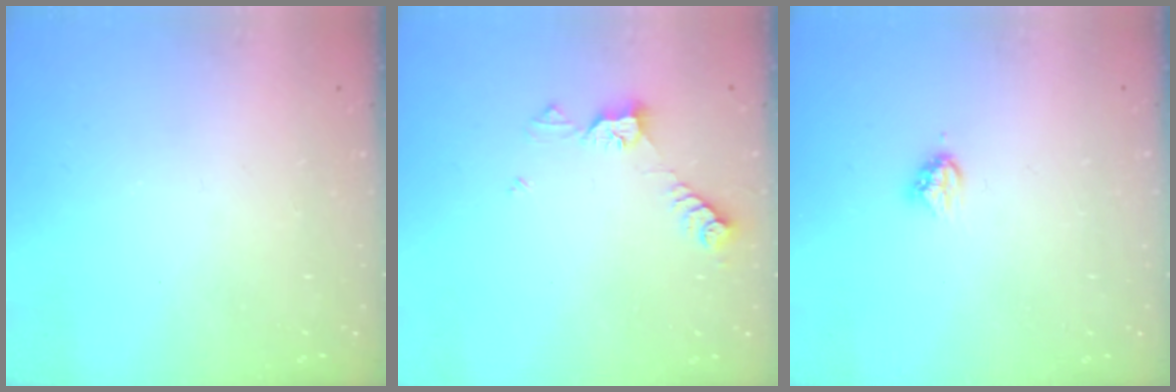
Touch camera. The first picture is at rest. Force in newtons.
{"total": 6.0, "press": 6.0, "slide": 0.6}
{"total": 3.8, "press": 3.8, "slide": 0.4}